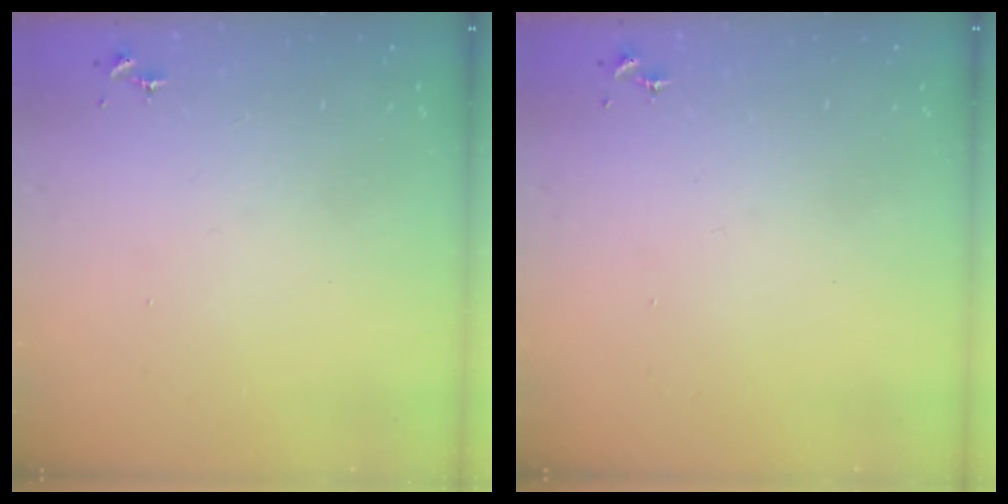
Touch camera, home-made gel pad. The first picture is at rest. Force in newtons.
{"total": 0.0}